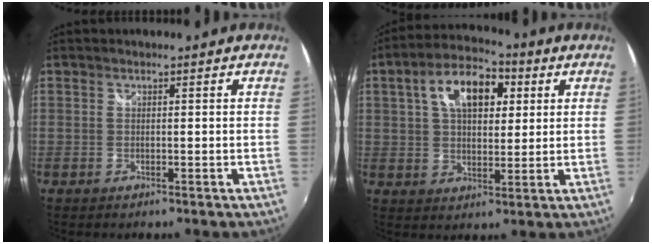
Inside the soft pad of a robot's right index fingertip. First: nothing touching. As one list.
[{"total": 12.4, "force": [4.3, 6.9, 9.4], "torque": [-0.159, 0.033, 0.066]}]